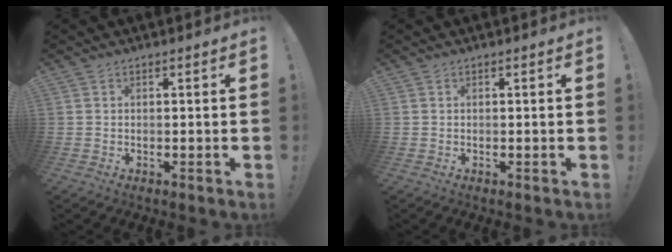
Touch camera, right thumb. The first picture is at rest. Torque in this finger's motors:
{"motor_torque": [0.00, 0.00, 0.04, -0.04, 0.00]}